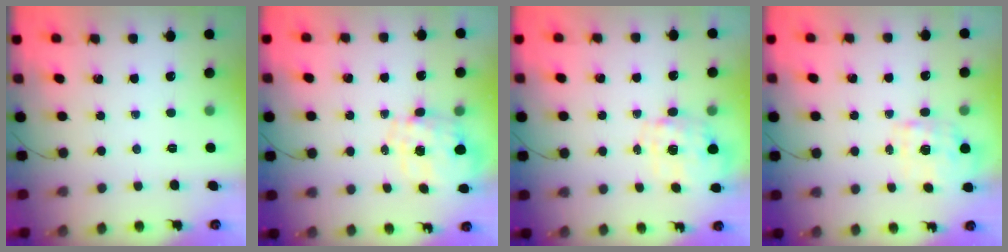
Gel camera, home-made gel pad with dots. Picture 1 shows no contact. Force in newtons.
{"total": 1.9, "press": 1.5, "slide": 1.1}
{"total": 2.8, "press": 2.7, "slide": 0.9}
{"total": 1.9, "press": 1.9, "slide": 0.5}